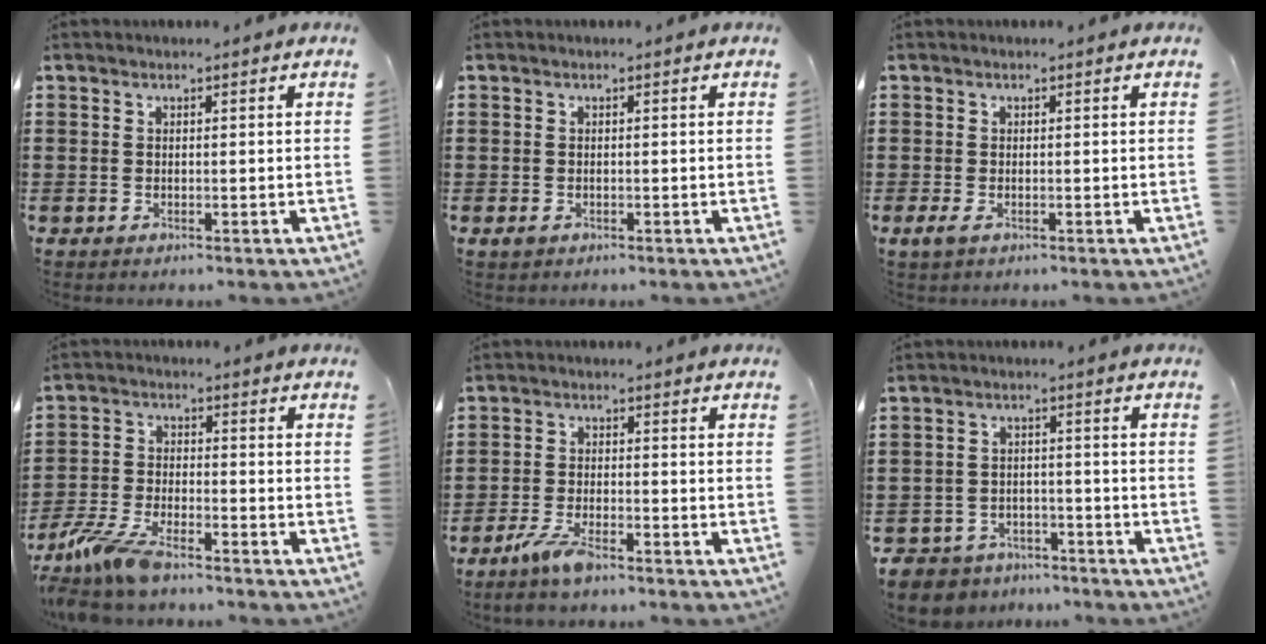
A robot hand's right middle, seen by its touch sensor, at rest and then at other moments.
{"total": 0.7, "force": [-0.3, 0.4, 0.4], "torque": [-0.010, -0.002, -0.006]}
{"total": 1.0, "force": [-0.3, 0.3, 0.9], "torque": [-0.025, -0.006, -0.007]}
{"total": 7.2, "force": [-6.1, 1.3, 3.6], "torque": [-0.095, -0.008, -0.121]}
{"total": 4.7, "force": [-3.4, 0.9, 3.1], "torque": [-0.079, -0.007, -0.069]}
{"total": 4.8, "force": [-4.7, 1.3, 0.1], "torque": [-0.018, 0.004, -0.101]}